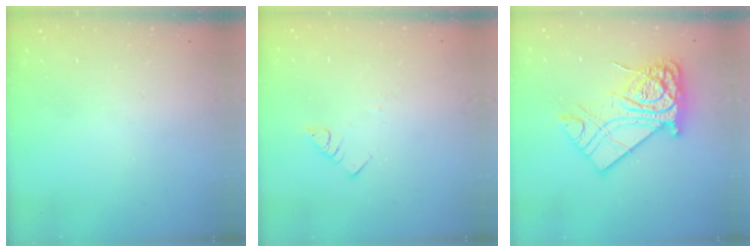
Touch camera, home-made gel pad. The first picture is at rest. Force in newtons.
{"total": 3.0, "press": 3.0, "slide": 0.1}
{"total": 20.2, "press": 20.1, "slide": 1.9}